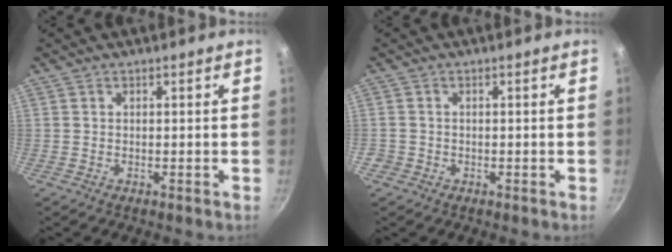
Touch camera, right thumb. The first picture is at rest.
{"total": 1.5, "force": [-0.7, 1.3, 0.3], "torque": [-0.005, 0.004, -0.011]}